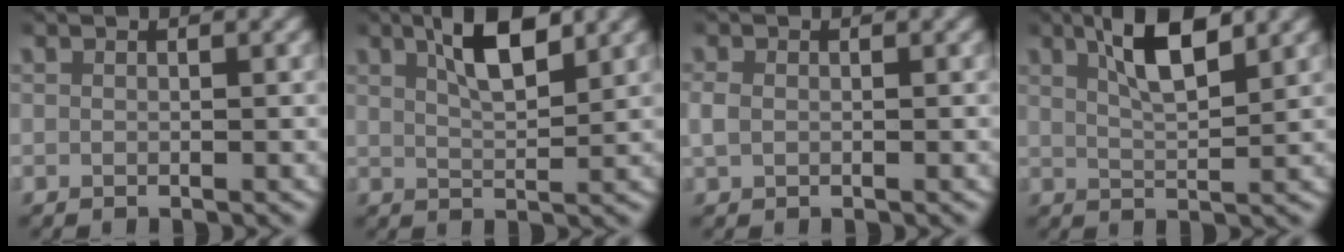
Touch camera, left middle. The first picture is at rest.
{"total": 4.8, "force": [2.8, 1.4, 3.7], "torque": [-0.064, 0.003, 0.045]}
{"total": 1.4, "force": [0.0, 1.1, 0.9], "torque": [-0.030, -0.001, 0.002]}
{"total": 5.3, "force": [2.9, 1.4, 4.1], "torque": [-0.079, 0.003, 0.048]}